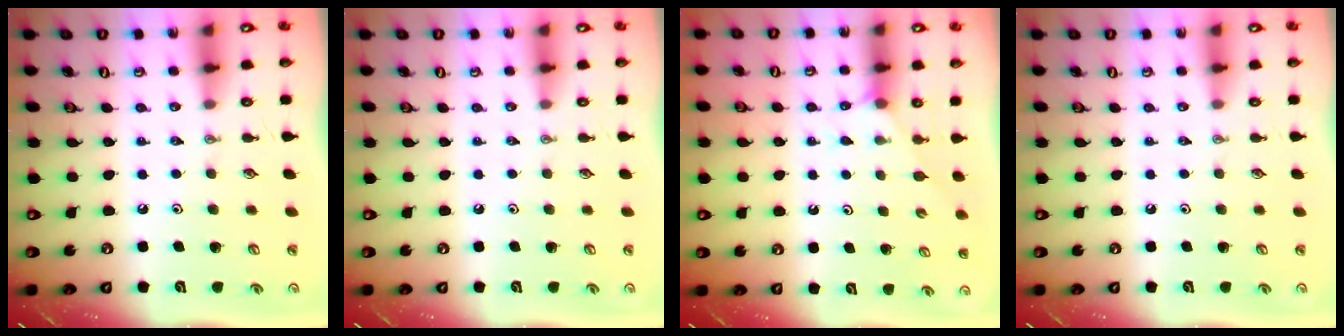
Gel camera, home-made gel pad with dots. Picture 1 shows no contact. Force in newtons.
{"total": 0.0}
{"total": 4.1, "press": 4.1, "slide": 0.4}
{"total": 0.0}